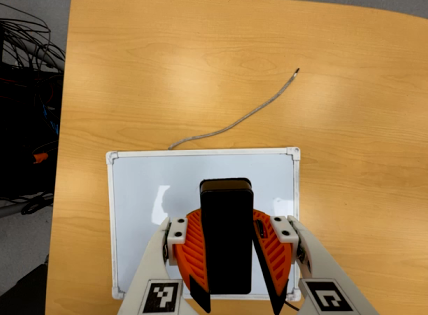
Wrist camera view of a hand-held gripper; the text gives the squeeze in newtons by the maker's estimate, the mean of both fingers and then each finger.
{"total": 9.6, "left": 9.5, "right": 9.7}